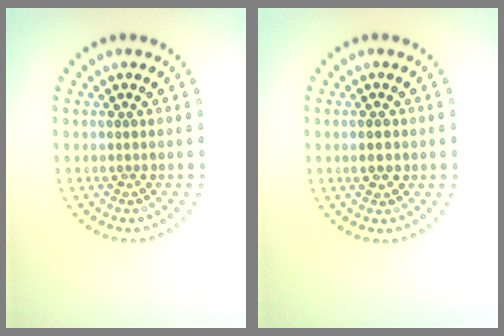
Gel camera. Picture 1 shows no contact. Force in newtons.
{"total": 1.4, "press": 1.4, "slide": 0.1}